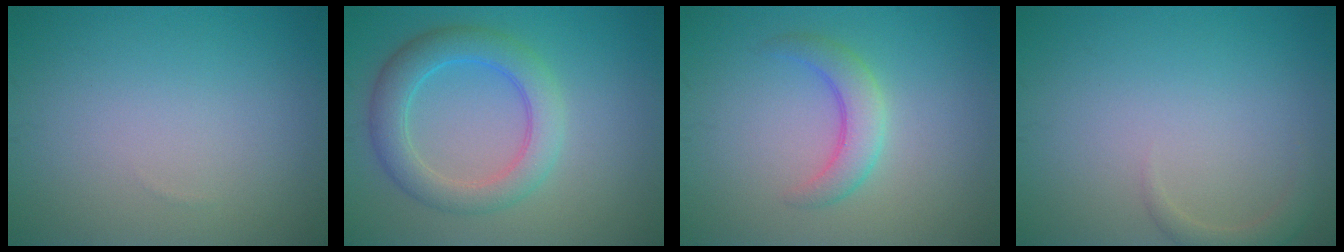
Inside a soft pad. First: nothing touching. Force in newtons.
{"total": 5.0, "press": 5.0, "slide": 0.1}
{"total": 3.0, "press": 3.0, "slide": 0.2}
{"total": 1.5, "press": 1.5, "slide": 0.2}